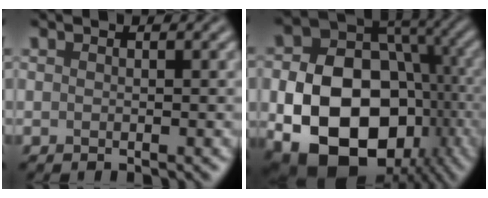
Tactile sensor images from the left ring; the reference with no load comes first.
{"total": 15.5, "force": [-4.0, 11.1, 10.1], "torque": [-0.164, -0.031, -0.068]}